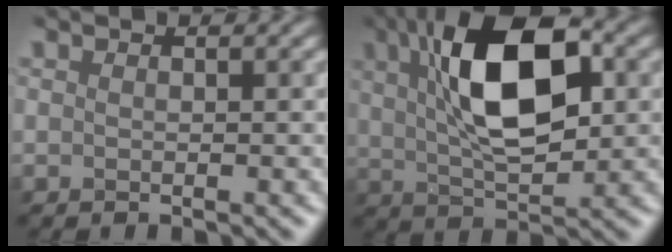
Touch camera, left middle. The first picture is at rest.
{"total": 8.8, "force": [2.2, 3.3, 7.8], "torque": [-0.144, 0.014, 0.050]}